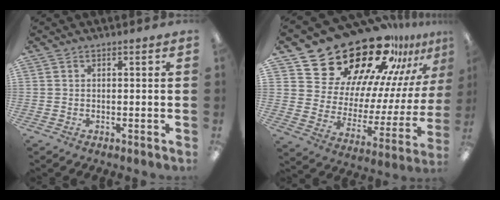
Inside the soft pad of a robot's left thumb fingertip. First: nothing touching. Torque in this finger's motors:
{"motor_torque": [1.97, 1.99, 1.51, -1.26, 0.10]}